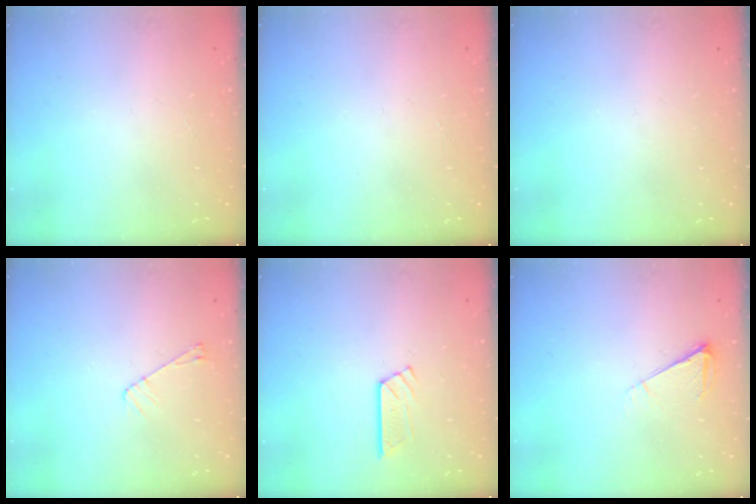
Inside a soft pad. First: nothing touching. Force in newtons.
{"total": 0.0}
{"total": 0.0}
{"total": 4.4, "press": 4.4, "slide": 0.6}
{"total": 4.8, "press": 4.7, "slide": 0.5}
{"total": 6.5, "press": 6.5, "slide": 0.9}